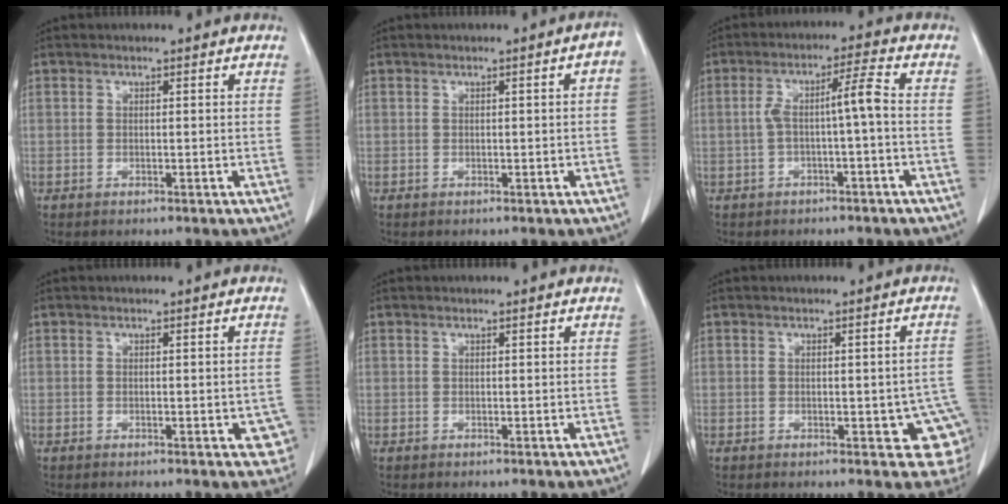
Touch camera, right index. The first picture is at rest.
{"total": 1.8, "force": [0.0, 0.3, 1.7], "torque": [-0.015, 0.005, -0.001]}
{"total": 5.4, "force": [-0.8, 0.0, 5.3], "torque": [-0.100, 0.028, -0.009]}
{"total": 3.5, "force": [-1.1, 1.4, 3.1], "torque": [-0.016, 0.005, -0.011]}
{"total": 0.0}
{"total": 7.2, "force": [-1.4, 3.0, 6.4], "torque": [-0.056, 0.009, -0.012]}